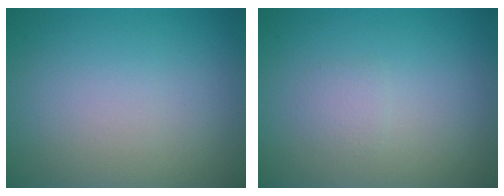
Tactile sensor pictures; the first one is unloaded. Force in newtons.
{"total": 1.0, "press": 1.0, "slide": 0.1}